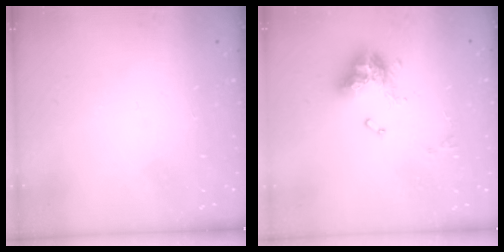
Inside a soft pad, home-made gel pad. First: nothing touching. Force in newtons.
{"total": 11.1, "press": 11.0, "slide": 1.1}